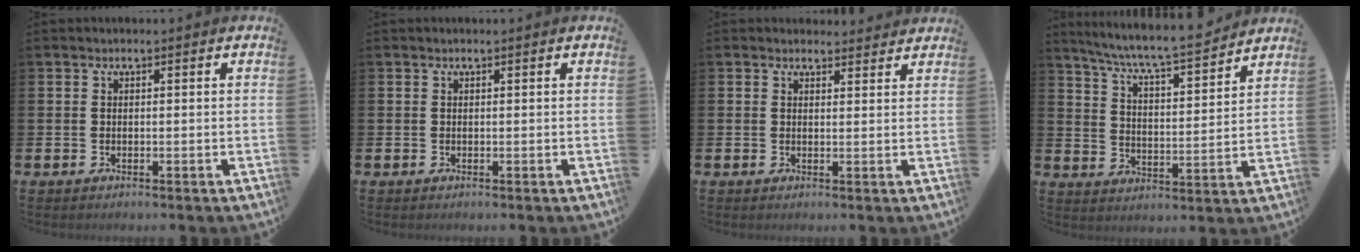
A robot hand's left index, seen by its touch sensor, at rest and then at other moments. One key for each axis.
{"total": 0.0}
{"total": 2.1, "fx": 2.0, "fy": 0.6, "fz": -0.1, "tx": 0.010, "ty": -0.010, "tz": 0.034}
{"total": 7.3, "fx": 6.8, "fy": 0.3, "fz": 2.5, "tx": -0.077, "ty": -0.051, "tz": 0.114}